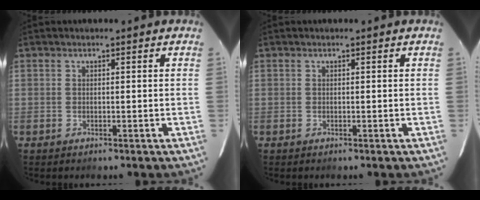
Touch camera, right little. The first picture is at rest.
{"total": 0.0}